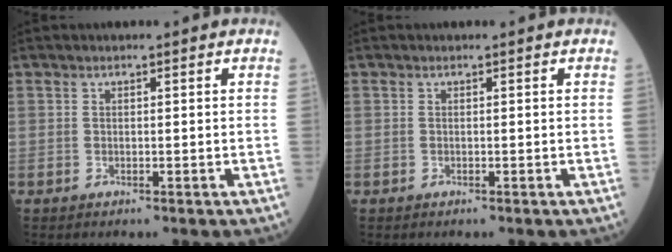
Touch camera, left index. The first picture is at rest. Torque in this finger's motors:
{"motor_torque": [0.32, -0.13, 0.02, 0.01]}